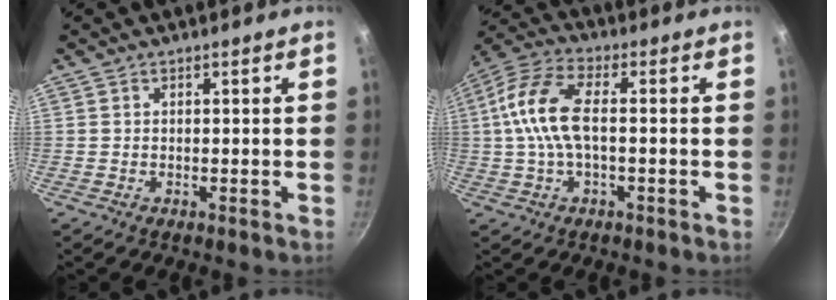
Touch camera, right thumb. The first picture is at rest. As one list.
[{"total": 11.4, "force": [0.0, 5.4, 10.0], "torque": [-0.213, 0.028, -0.015]}]